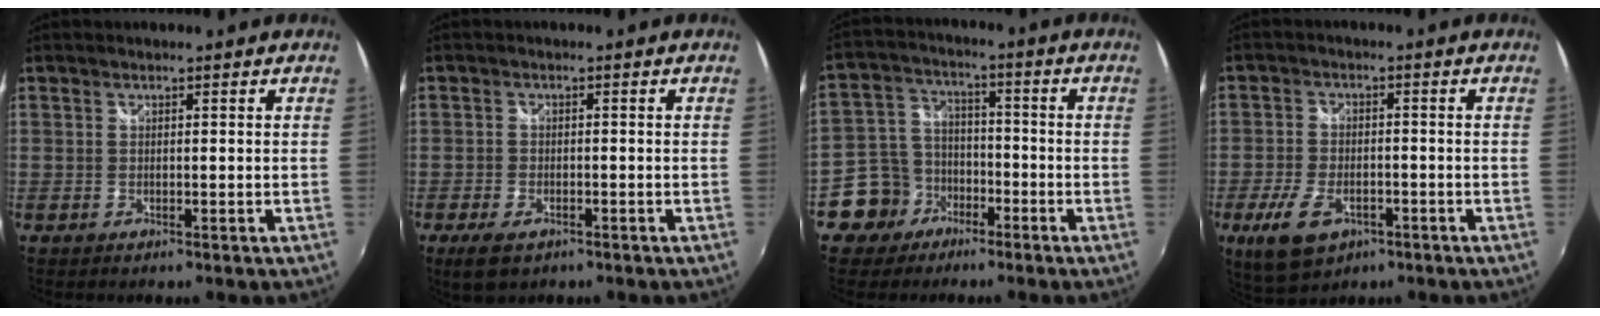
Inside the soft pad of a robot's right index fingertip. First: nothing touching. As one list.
[{"total": 5.1, "force": [-3.0, 2.6, 3.2], "torque": [-0.077, -0.014, -0.053]}, {"total": 8.5, "force": [-5.4, 6.6, 1.1], "torque": [-0.039, 0.032, -0.104]}, {"total": 10.2, "force": [-5.0, 5.7, 6.8], "torque": [-0.159, -0.018, -0.084]}]